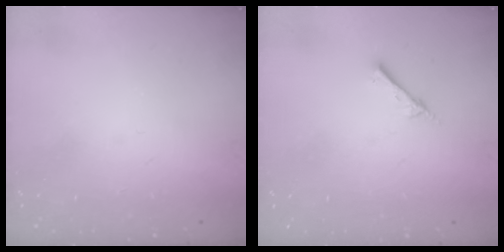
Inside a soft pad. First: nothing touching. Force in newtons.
{"total": 1.5, "press": 1.4, "slide": 0.2}